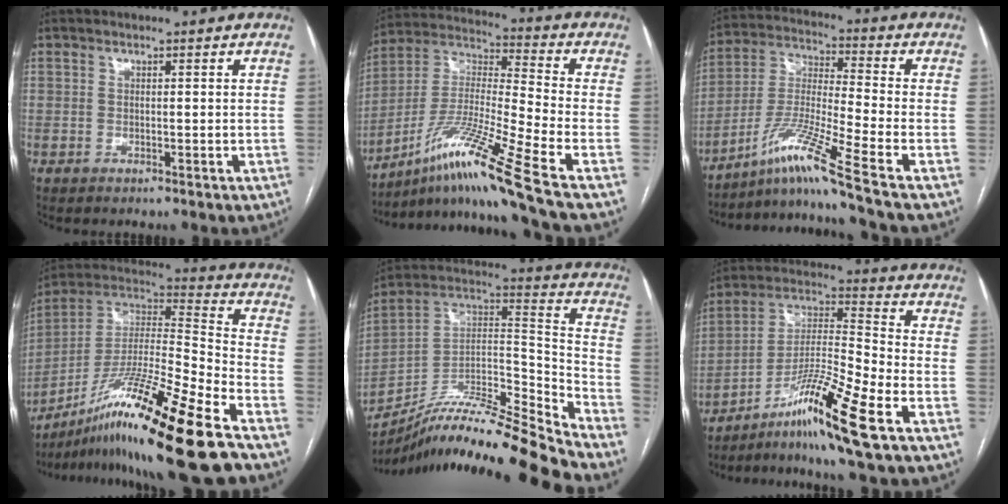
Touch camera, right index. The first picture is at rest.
{"total": 16.7, "force": [-10.9, -2.9, 12.4], "torque": [-0.256, -0.006, -0.195]}
{"total": 12.4, "force": [-8.5, -2.9, 8.5], "torque": [-0.180, -0.014, -0.155]}
{"total": 23.9, "force": [-16.2, -0.7, 17.5], "torque": [-0.306, -0.022, -0.294]}
{"total": 21.8, "force": [-19.3, -0.4, 10.1], "torque": [-0.166, 0.022, -0.334]}
{"total": 14.4, "force": [-8.4, -0.9, 11.7], "torque": [-0.229, -0.014, -0.150]}